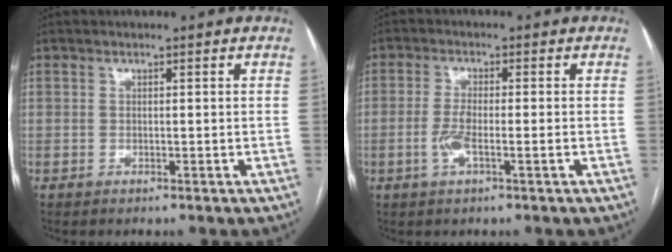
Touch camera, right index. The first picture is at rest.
{"total": 3.9, "force": [-1.2, 0.6, 3.6], "torque": [-0.078, -0.002, -0.023]}